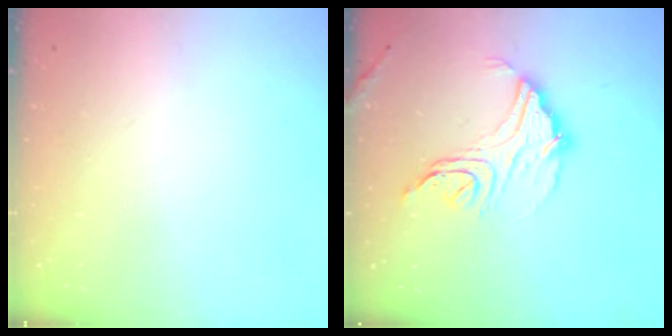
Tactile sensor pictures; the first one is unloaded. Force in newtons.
{"total": 14.3, "press": 14.3, "slide": 1.0}